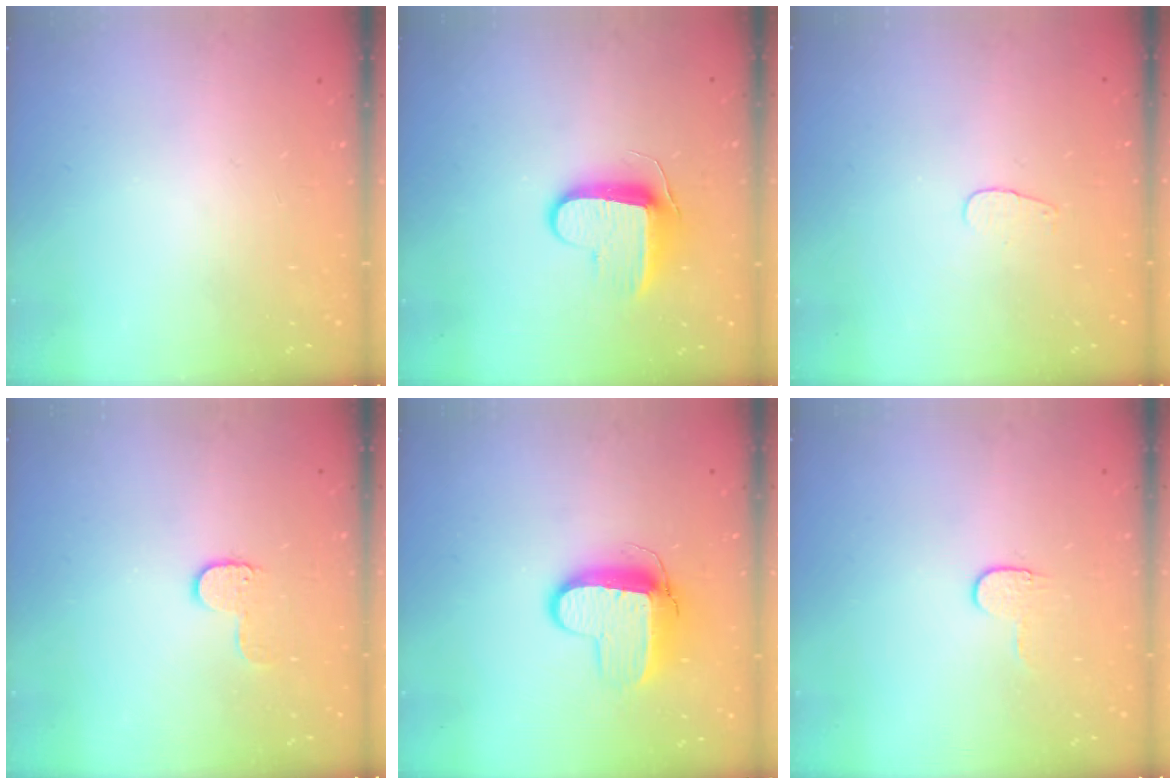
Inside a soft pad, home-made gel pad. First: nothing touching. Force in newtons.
{"total": 9.2, "press": 9.2, "slide": 0.9}
{"total": 3.2, "press": 3.2, "slide": 0.3}
{"total": 7.2, "press": 7.2, "slide": 0.4}
{"total": 10.3, "press": 10.2, "slide": 1.0}
{"total": 3.6, "press": 3.6, "slide": 0.4}